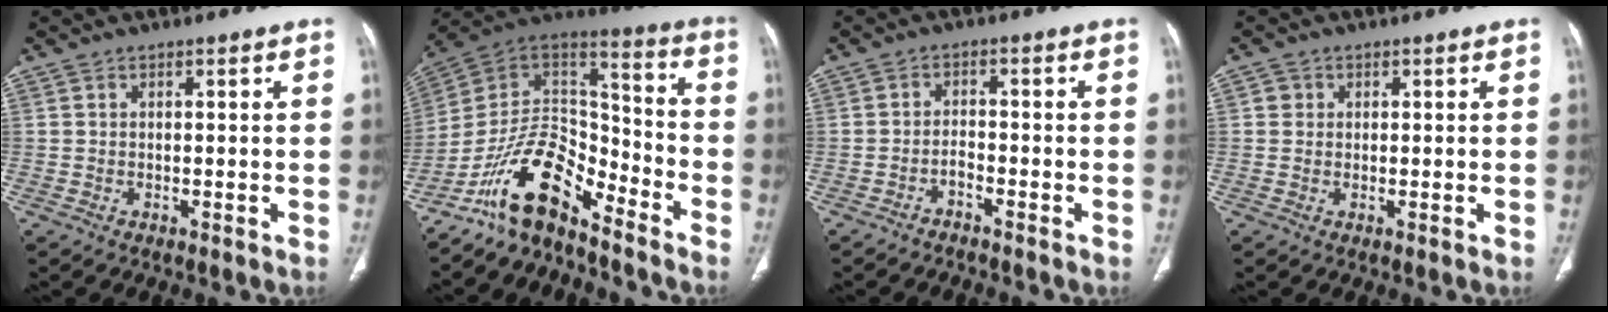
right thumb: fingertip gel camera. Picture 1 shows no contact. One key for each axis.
{"total": 15.0, "fx": -11.2, "fy": 6.3, "fz": 7.7, "tx": -0.114, "ty": 0.107, "tz": -0.210}
{"total": 1.9, "fx": -1.7, "fy": 0.4, "fz": 0.7, "tx": -0.016, "ty": 0.019, "tz": -0.028}
{"total": 1.6, "fx": 0.3, "fy": 1.6, "fz": 0.3, "tx": 0.003, "ty": 0.001, "tz": 0.003}